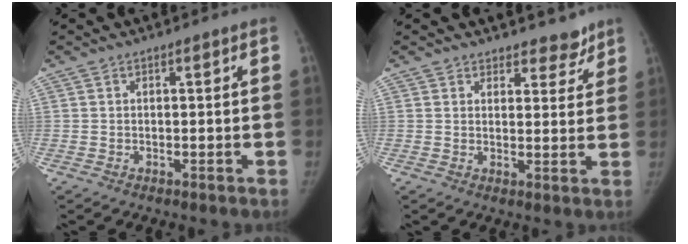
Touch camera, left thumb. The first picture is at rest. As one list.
[{"total": 4.9, "force": [4.1, 2.7, 0.6], "torque": [0.030, -0.029, 0.047]}]